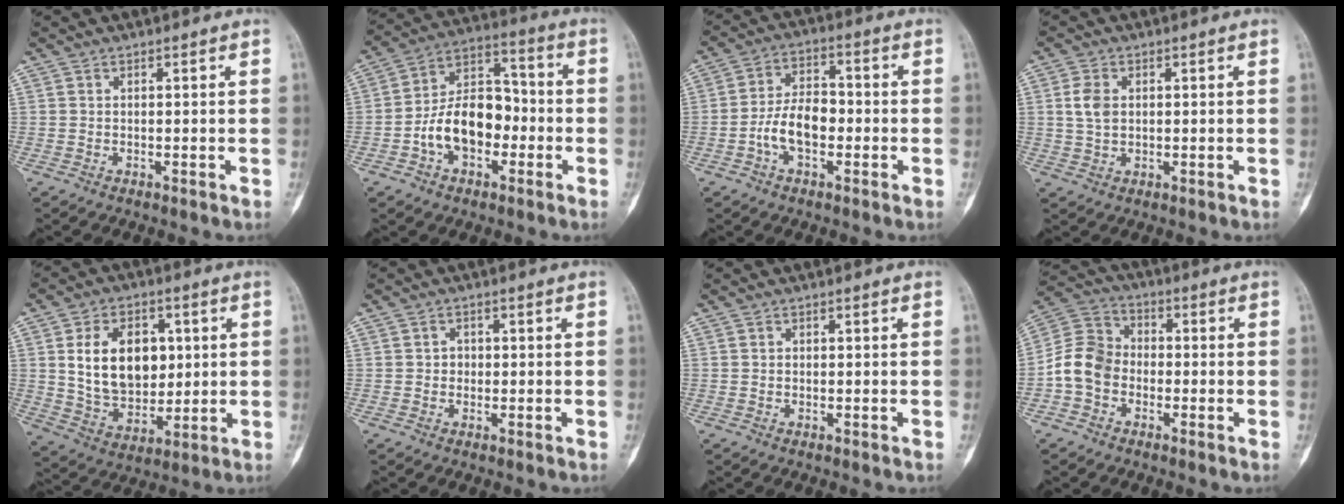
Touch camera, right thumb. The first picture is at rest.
{"total": 14.0, "force": [-3.6, 9.1, 9.9], "torque": [-0.146, 0.050, -0.071]}
{"total": 8.6, "force": [-2.3, 5.0, 6.6], "torque": [-0.112, 0.028, -0.051]}
{"total": 4.6, "force": [0.9, 3.1, 3.2], "torque": [-0.062, -0.001, 0.019]}
{"total": 15.5, "force": [2.9, 10.6, 10.9], "torque": [-0.133, -0.014, 0.061]}
{"total": 1.9, "force": [0.0, 1.8, 0.7], "torque": [0.006, 0.005, -0.002]}
{"total": 0.6, "force": [0.1, 0.5, 0.2], "torque": [0.003, 0.002, 0.001]}
{"total": 9.2, "force": [-2.2, 7.4, 4.9], "torque": [-0.084, 0.034, -0.054]}